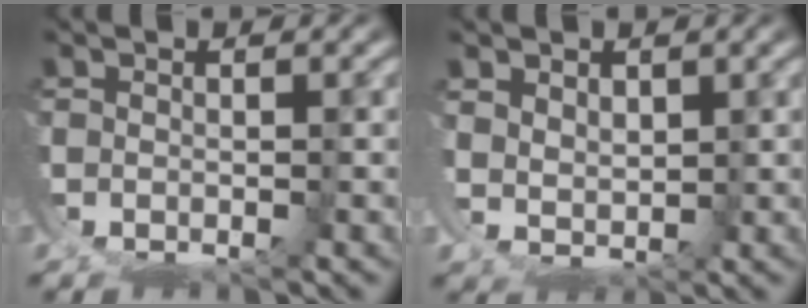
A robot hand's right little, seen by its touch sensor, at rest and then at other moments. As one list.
[{"total": 3.2, "force": [0.9, 2.4, 1.9], "torque": [-0.050, -0.029, 0.031]}]